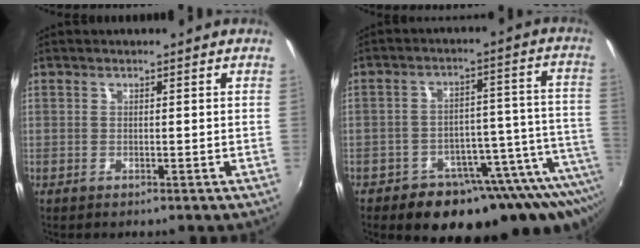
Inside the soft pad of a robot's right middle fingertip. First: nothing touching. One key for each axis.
{"total": 21.2, "fx": -15.4, "fy": 9.0, "fz": 11.5, "tx": -0.136, "ty": -0.007, "tz": -0.206}